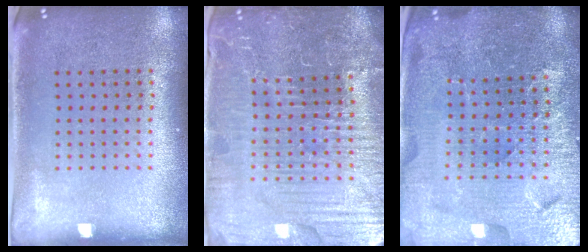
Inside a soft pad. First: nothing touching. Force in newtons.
{"total": 6.0, "press": 5.5, "slide": 2.5}
{"total": 5.5, "press": 5.1, "slide": 2.3}